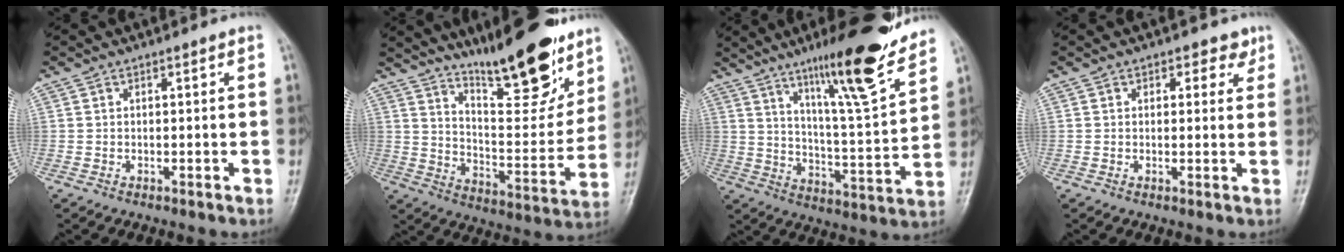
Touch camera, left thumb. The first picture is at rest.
{"total": 19.8, "force": [14.8, 5.0, 12.2], "torque": [-0.139, -0.099, 0.239]}
{"total": 18.6, "force": [13.1, 2.1, 13.0], "torque": [-0.180, -0.076, 0.209]}
{"total": 3.0, "force": [1.6, 2.1, 1.4], "torque": [0.008, -0.006, 0.016]}